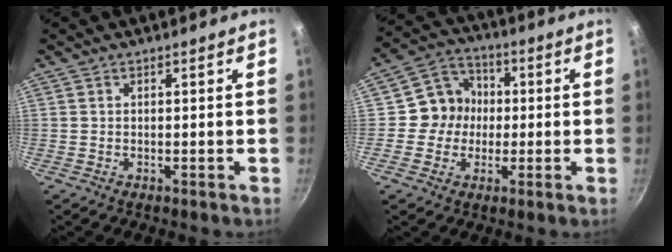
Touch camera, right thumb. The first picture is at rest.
{"total": 9.2, "force": [-0.5, 8.5, 3.5], "torque": [-0.018, 0.025, -0.021]}